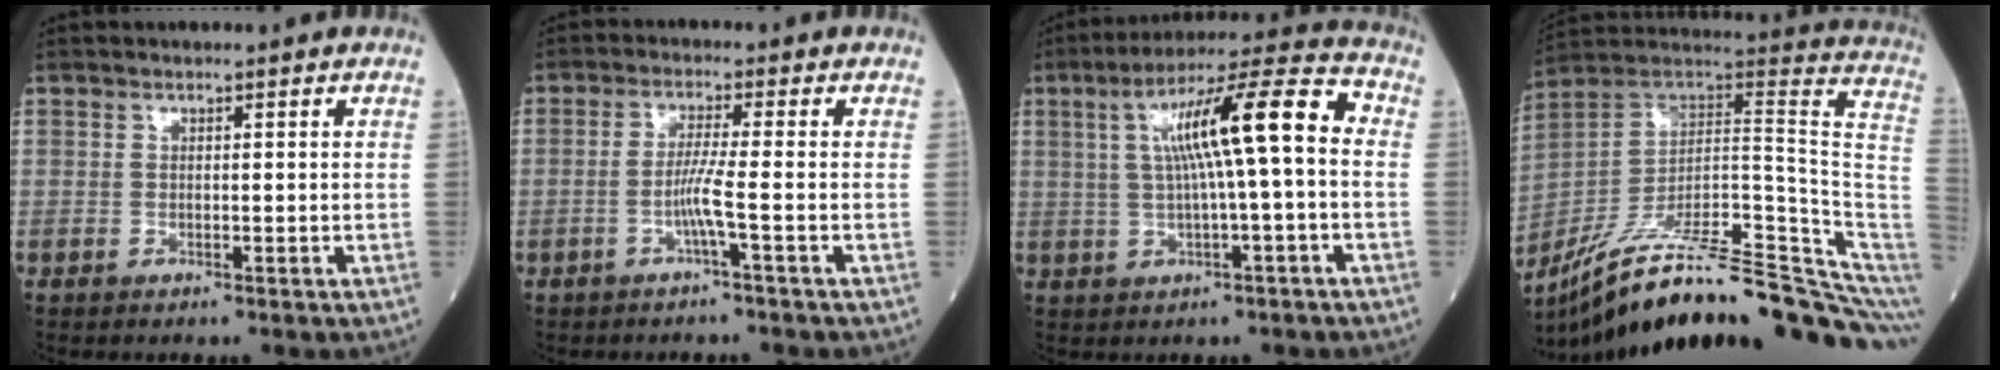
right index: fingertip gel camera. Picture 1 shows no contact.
{"total": 3.5, "force": [-1.2, -1.1, 3.1], "torque": [-0.065, 0.001, -0.023]}
{"total": 12.9, "force": [1.1, 0.8, 12.9], "torque": [-0.212, 0.035, 0.016]}
{"total": 28.5, "force": [-21.2, 2.4, 18.9], "torque": [-0.176, 0.029, -0.318]}